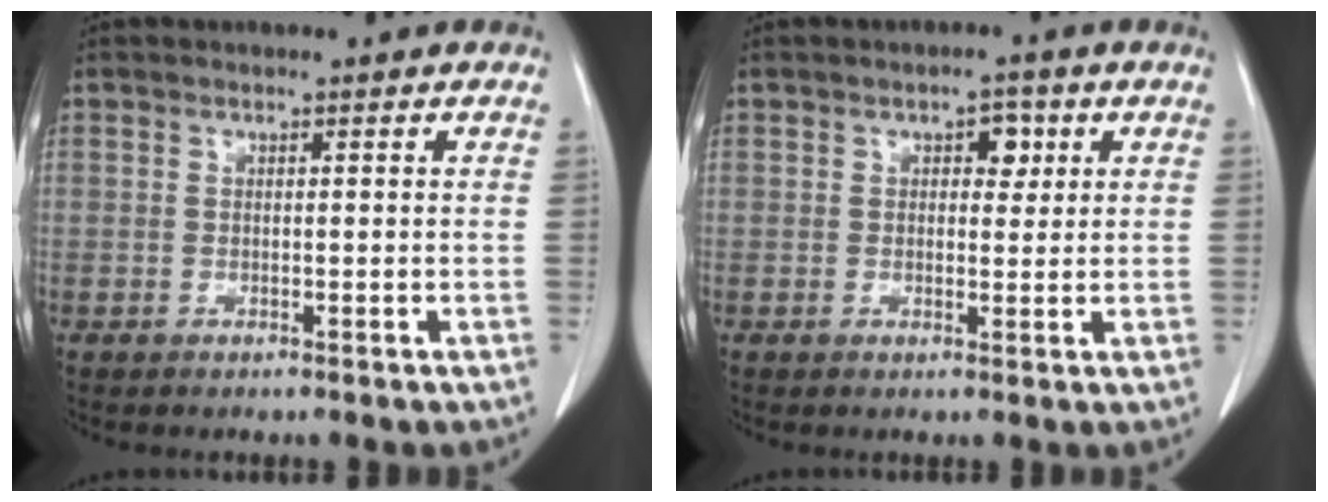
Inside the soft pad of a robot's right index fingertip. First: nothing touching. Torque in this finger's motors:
{"motor_torque": [0.35, 0.34, 0.02, 0.01]}